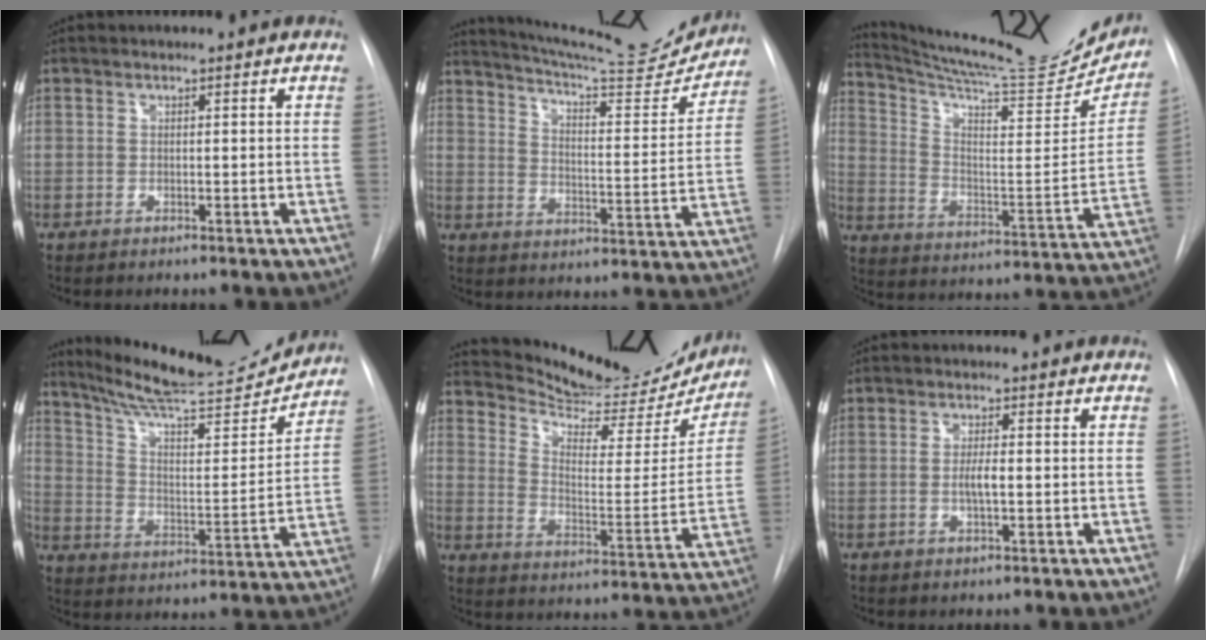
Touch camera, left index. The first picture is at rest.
{"total": 18.7, "force": [17.8, 1.3, 5.6], "torque": [-0.087, -0.056, 0.234]}
{"total": 25.1, "force": [23.0, 2.5, 9.8], "torque": [-0.160, -0.075, 0.319]}
{"total": 20.7, "force": [19.4, 1.9, 6.8], "torque": [-0.112, -0.037, 0.283]}
{"total": 23.9, "force": [22.2, 5.0, 7.2], "torque": [-0.109, -0.066, 0.293]}
{"total": 2.3, "force": [-0.2, 0.3, 2.2], "torque": [-0.044, -0.001, -0.004]}